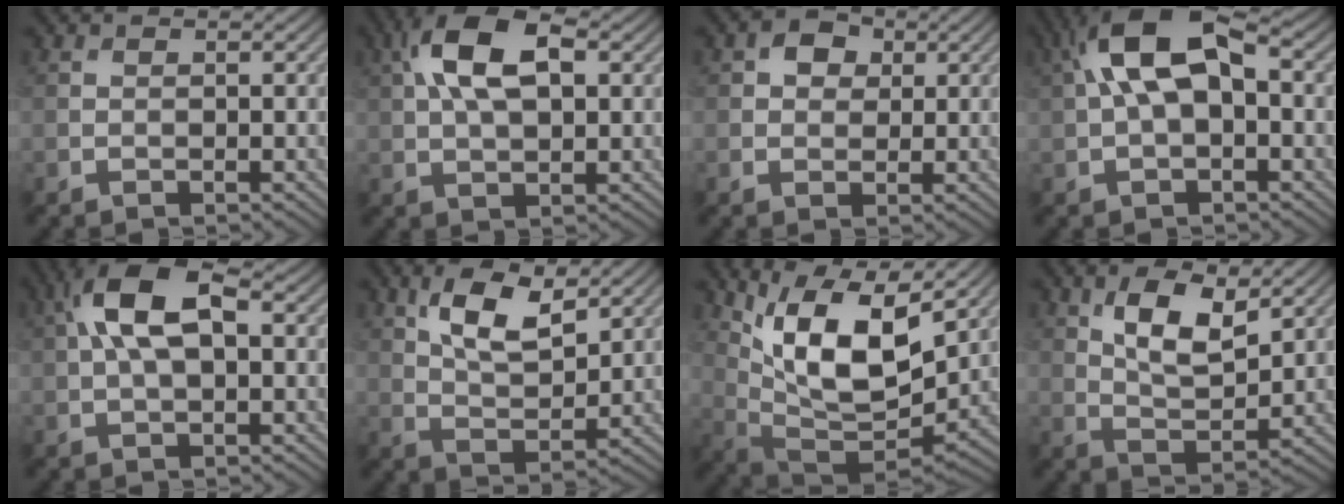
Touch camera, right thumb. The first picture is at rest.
{"total": 10.3, "force": [2.9, 5.1, 8.4], "torque": [-0.176, 0.021, 0.044]}
{"total": 3.3, "force": [1.1, 2.6, 1.7], "torque": [-0.032, 0.005, 0.012]}
{"total": 10.4, "force": [1.8, 5.1, 8.8], "torque": [-0.176, 0.027, 0.022]}
{"total": 9.4, "force": [2.0, 4.5, 8.0], "torque": [-0.165, 0.021, 0.026]}
{"total": 8.6, "force": [4.4, 3.7, 6.4], "torque": [-0.131, 0.003, 0.086]}
{"total": 13.5, "force": [6.0, 5.5, 10.8], "torque": [-0.213, -0.004, 0.118]}
{"total": 8.1, "force": [3.9, 3.6, 6.2], "torque": [-0.121, 0.000, 0.073]}